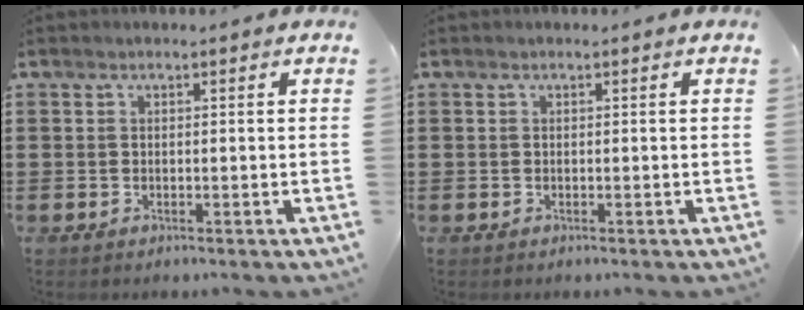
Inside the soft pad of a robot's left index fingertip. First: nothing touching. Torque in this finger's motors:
{"motor_torque": [0.00, 0.00, 0.00, 0.00]}